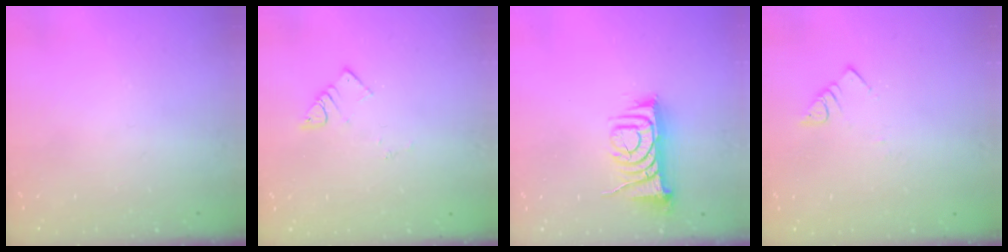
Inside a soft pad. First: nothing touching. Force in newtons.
{"total": 3.6, "press": 3.6, "slide": 0.3}
{"total": 8.1, "press": 8.1, "slide": 0.6}
{"total": 2.8, "press": 2.8, "slide": 0.2}